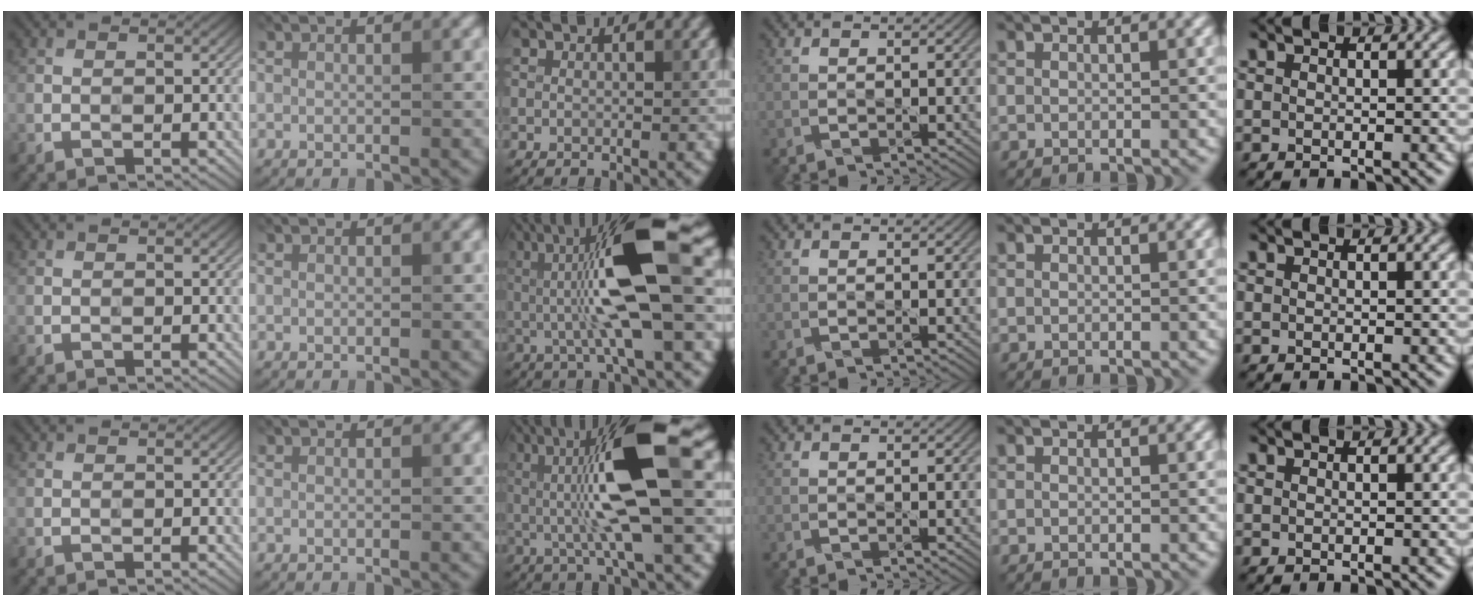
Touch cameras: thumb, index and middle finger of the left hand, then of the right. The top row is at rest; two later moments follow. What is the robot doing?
{"motion": "dispense", "object": "spray bottle"}